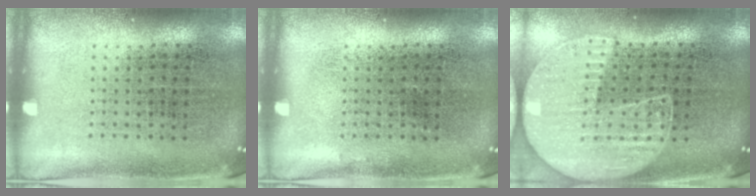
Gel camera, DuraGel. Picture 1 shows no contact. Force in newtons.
{"total": 0.0}
{"total": 1.5, "press": 1.5, "slide": 0.3}